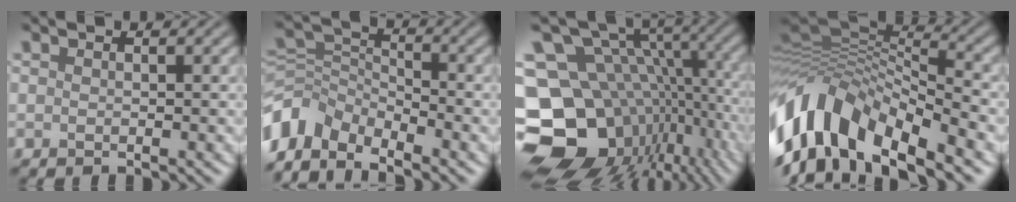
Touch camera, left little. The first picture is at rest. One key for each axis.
{"total": 6.7, "fx": -4.7, "fy": 3.9, "fz": 2.8, "tx": -0.058, "ty": -0.002, "tz": -0.108}
{"total": 17.2, "fx": -4.2, "fy": 13.2, "fz": 10.2, "tx": -0.203, "ty": 0.008, "tz": -0.041}
{"total": 12.7, "fx": -4.7, "fy": 6.4, "fz": 9.9, "tx": -0.202, "ty": 0.022, "tz": -0.091}